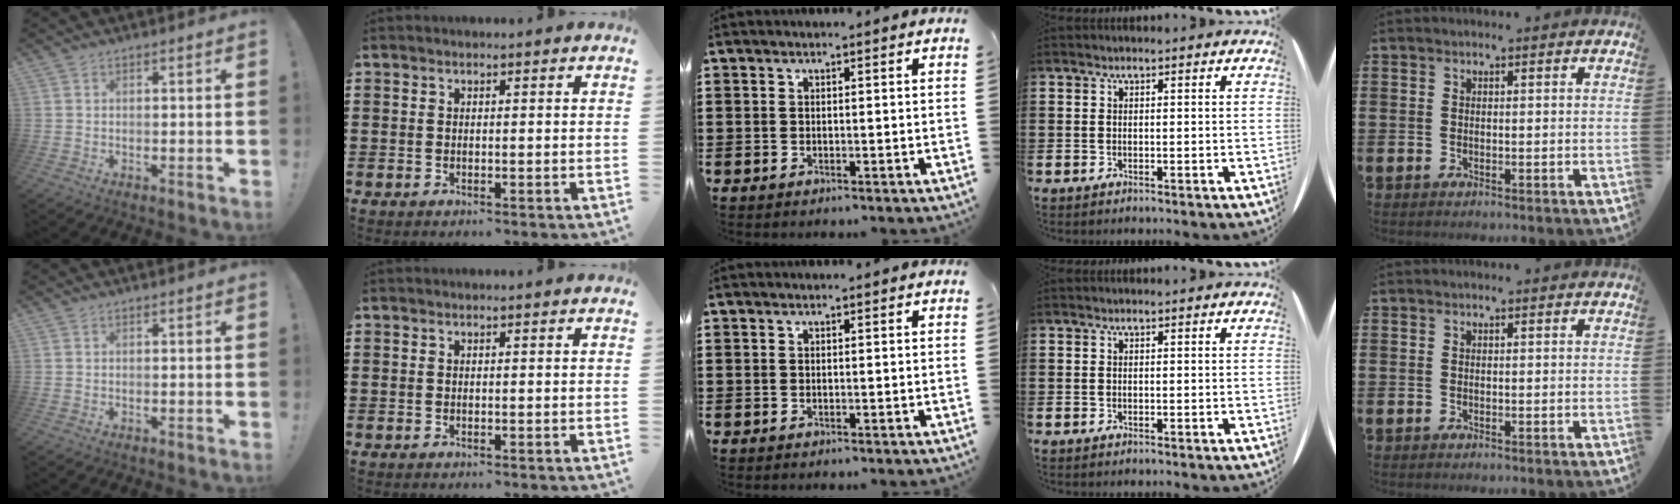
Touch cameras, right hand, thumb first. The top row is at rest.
{}